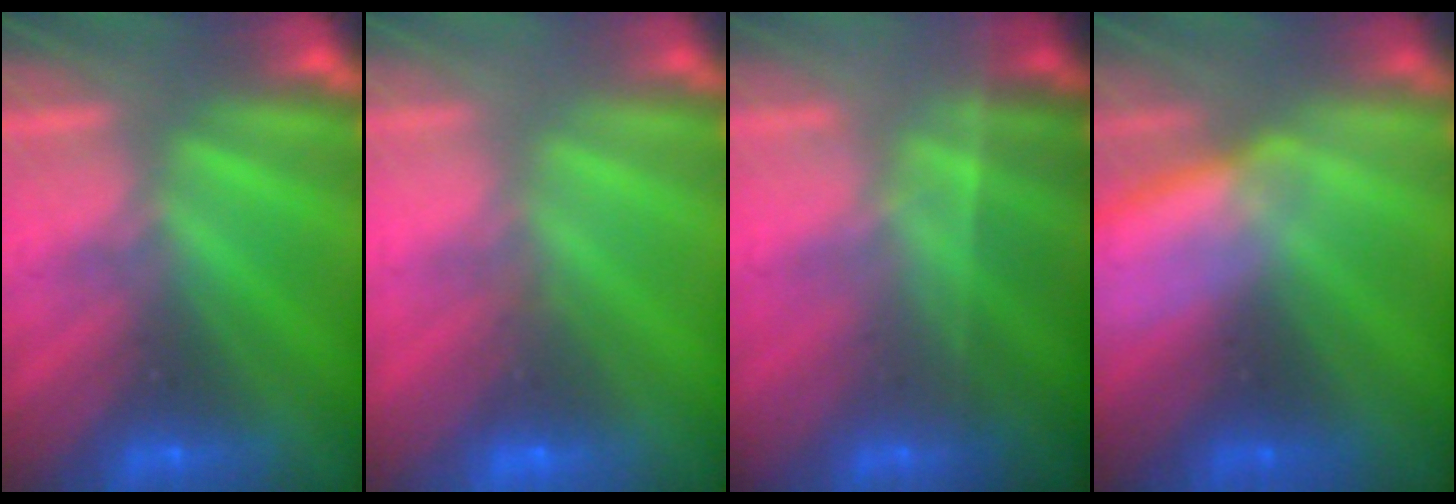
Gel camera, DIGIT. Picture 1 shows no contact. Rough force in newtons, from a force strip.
{"total": 4.8}
{"total": 1.9}
{"total": 2.9}